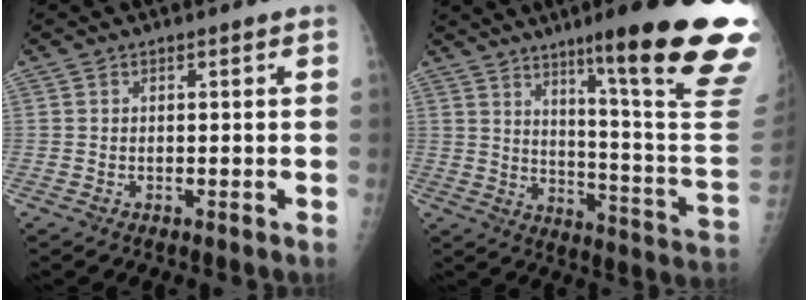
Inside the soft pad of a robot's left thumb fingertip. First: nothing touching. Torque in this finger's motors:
{"motor_torque": [4.01, 1.00, 1.57, -1.20, 0.38]}